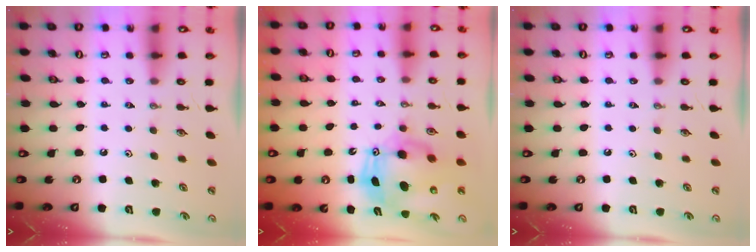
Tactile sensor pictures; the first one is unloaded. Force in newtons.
{"total": 12.0, "press": 11.7, "slide": 2.5}
{"total": 0.0}